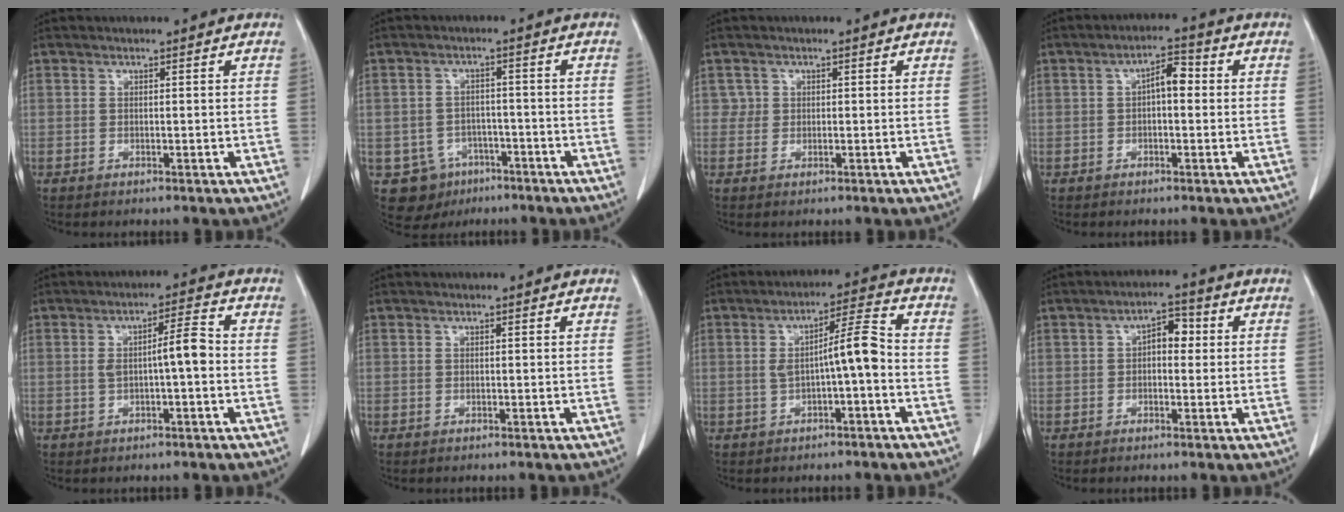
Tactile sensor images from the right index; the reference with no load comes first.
{"total": 7.3, "force": [-3.7, 6.2, 1.0], "torque": [-0.020, 0.009, -0.046]}
{"total": 1.3, "force": [0.4, 1.3, -0.1], "torque": [0.013, 0.005, 0.005]}
{"total": 4.2, "force": [0.4, 1.7, 3.8], "torque": [-0.061, 0.020, 0.004]}
{"total": 5.0, "force": [-0.3, 0.6, 4.9], "torque": [-0.081, 0.017, 0.000]}
{"total": 0.0}
{"total": 6.2, "force": [-0.8, 0.4, 6.2], "torque": [-0.098, 0.023, -0.010]}
{"total": 3.9, "force": [0.4, 2.1, 3.3], "torque": [-0.048, 0.018, 0.003]}